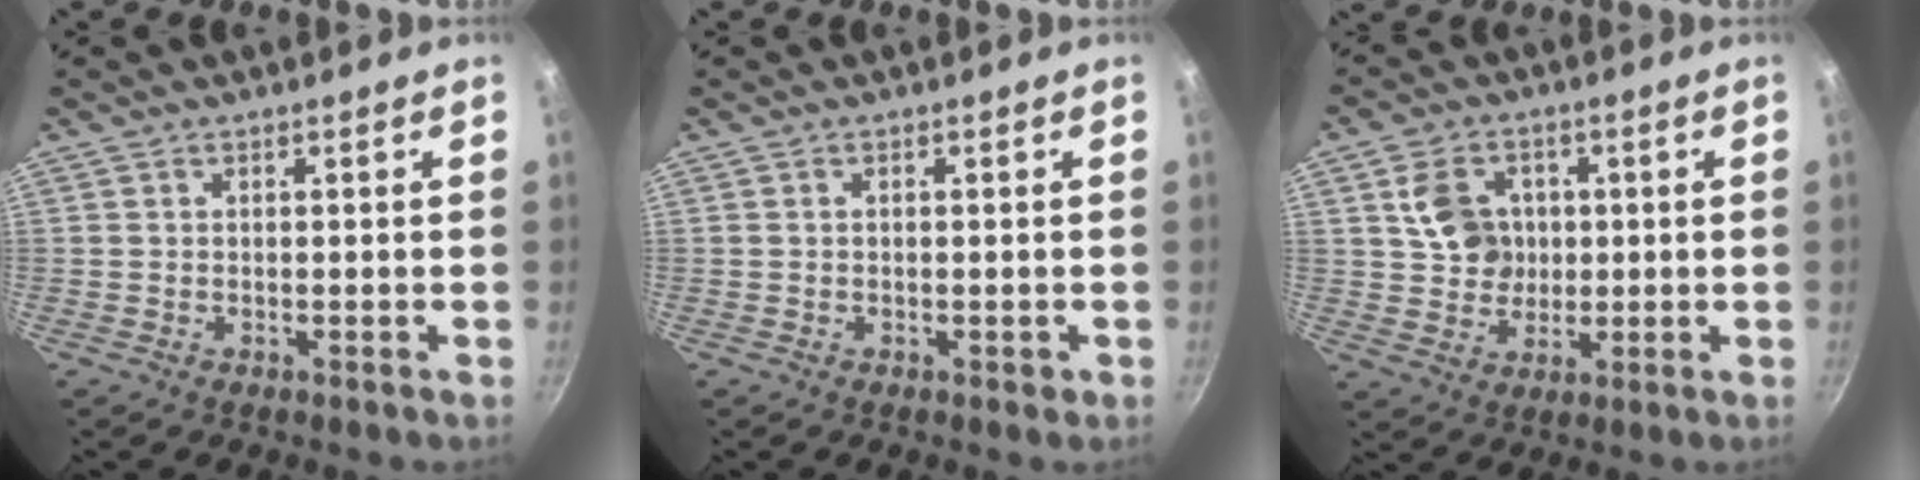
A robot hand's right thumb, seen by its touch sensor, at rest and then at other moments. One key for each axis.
{"total": 0.9, "fx": -0.1, "fy": 0.4, "fz": 0.8, "tx": -0.010, "ty": 0.001, "tz": 0.000}
{"total": 8.8, "fx": 1.9, "fy": 7.4, "fz": 4.3, "tx": -0.048, "ty": -0.001, "tz": 0.034}